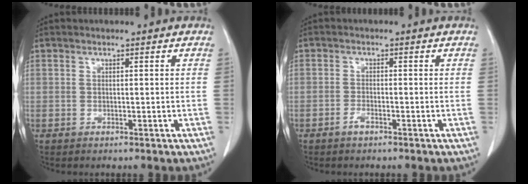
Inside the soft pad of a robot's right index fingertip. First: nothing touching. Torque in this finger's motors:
{"motor_torque": [0.15, -0.05, 0.03, 0.02]}